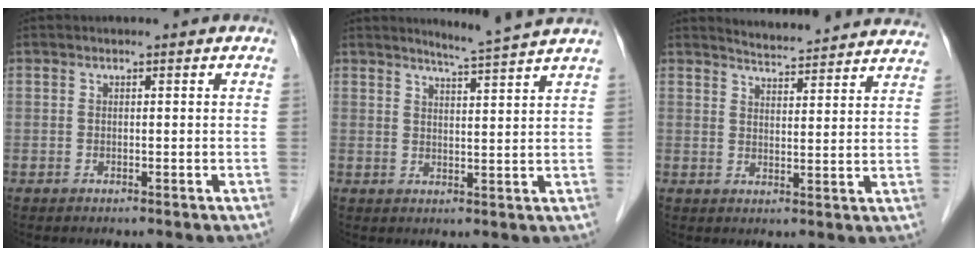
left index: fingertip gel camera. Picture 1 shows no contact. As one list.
[{"total": 5.7, "force": [5.2, -1.8, 1.5], "torque": [-0.031, -0.014, 0.073]}, {"total": 15.6, "force": [15.2, 1.2, 3.3], "torque": [-0.036, -0.028, 0.176]}]